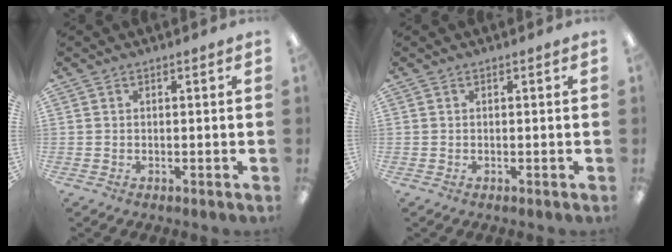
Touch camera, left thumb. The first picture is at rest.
{"total": 0.0}